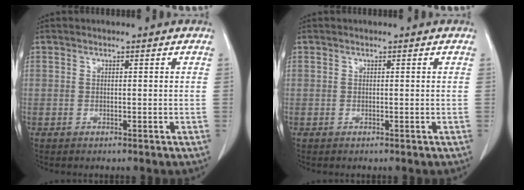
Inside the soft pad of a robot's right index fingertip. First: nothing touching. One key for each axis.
{"total": 0.0}